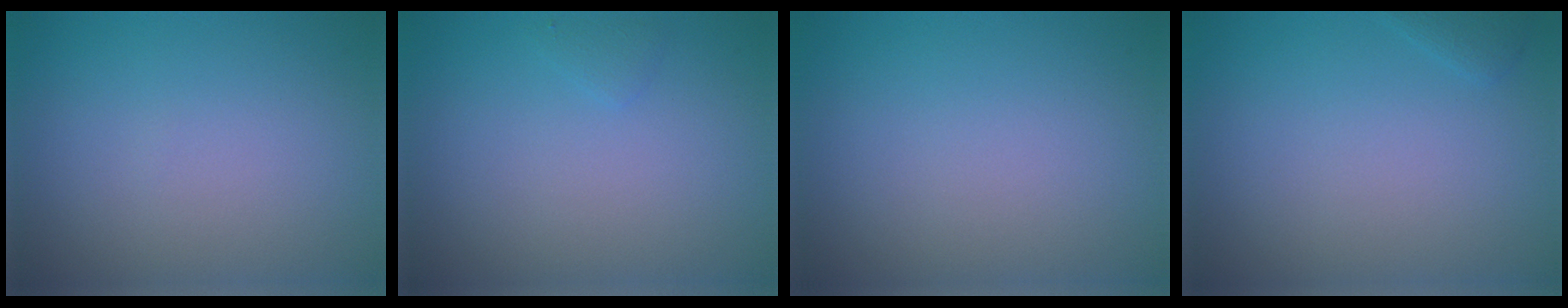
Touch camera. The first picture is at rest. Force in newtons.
{"total": 0.6, "press": 0.6, "slide": 0.0}
{"total": 0.0}
{"total": 0.7, "press": 0.7, "slide": 0.1}